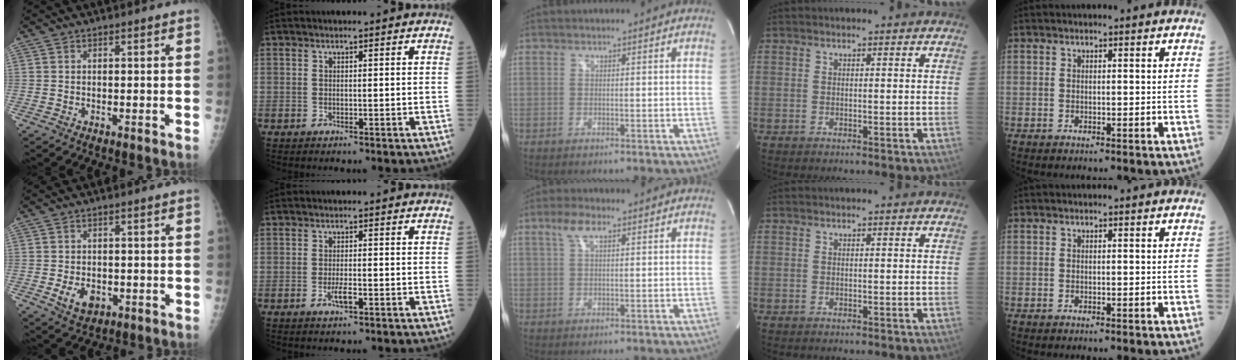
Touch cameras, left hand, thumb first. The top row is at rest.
{"thumb": {"total": 4.8, "force": [-1.3, 3.4, 3.1], "torque": [-0.041, 0.000, -0.012]}, "index": {"total": 1.8, "force": [-0.9, 0.3, 1.5], "torque": [-0.033, -0.002, -0.015]}, "middle": {"total": 3.4, "force": [1.8, 1.0, 2.7], "torque": [-0.063, 0.014, 0.040]}}